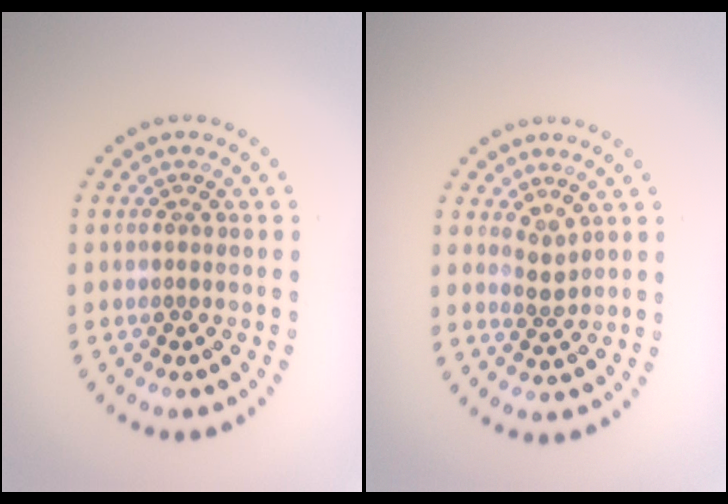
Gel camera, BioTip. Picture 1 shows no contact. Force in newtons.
{"total": 1.5, "press": 0.9, "slide": 1.2}